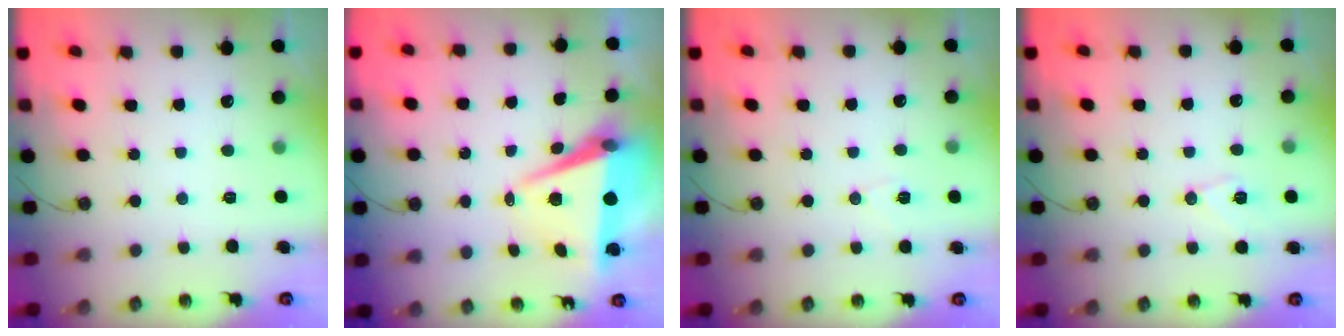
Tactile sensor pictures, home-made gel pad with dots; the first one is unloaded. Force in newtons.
{"total": 7.9, "press": 6.5, "slide": 4.4}
{"total": 5.3, "press": 4.8, "slide": 2.3}
{"total": 7.7, "press": 7.7, "slide": 1.1}